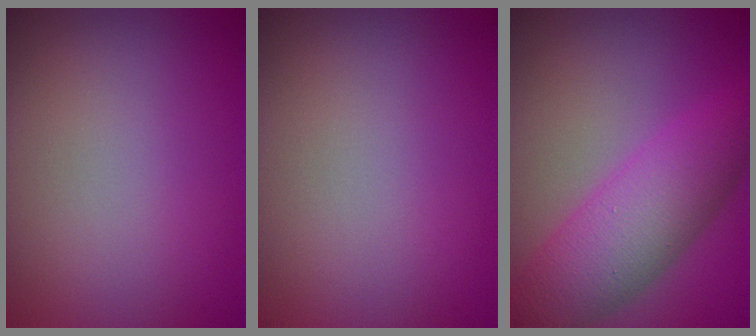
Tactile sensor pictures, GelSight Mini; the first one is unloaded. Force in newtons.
{"total": 0.0}
{"total": 7.0, "press": 7.0, "slide": 0.0}